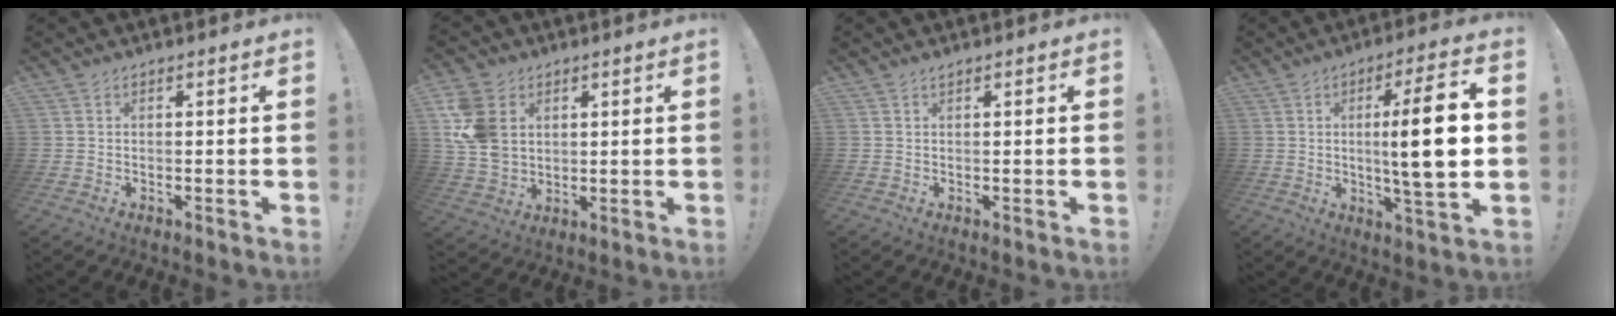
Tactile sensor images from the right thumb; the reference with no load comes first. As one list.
[{"total": 13.2, "force": [3.8, 10.3, 7.3], "torque": [-0.157, -0.008, 0.076]}, {"total": 0.5, "force": [0.4, -0.3, 0.3], "torque": [0.000, -0.003, 0.005]}, {"total": 14.9, "force": [0.6, 1.7, 14.8], "torque": [-0.243, -0.009, -0.006]}]